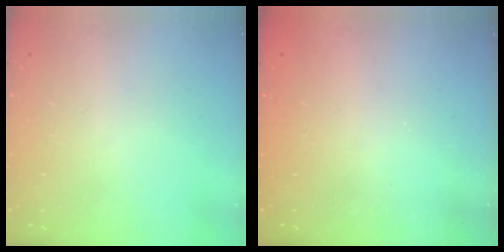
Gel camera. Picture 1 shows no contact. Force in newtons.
{"total": 2.3, "press": 2.2, "slide": 0.8}